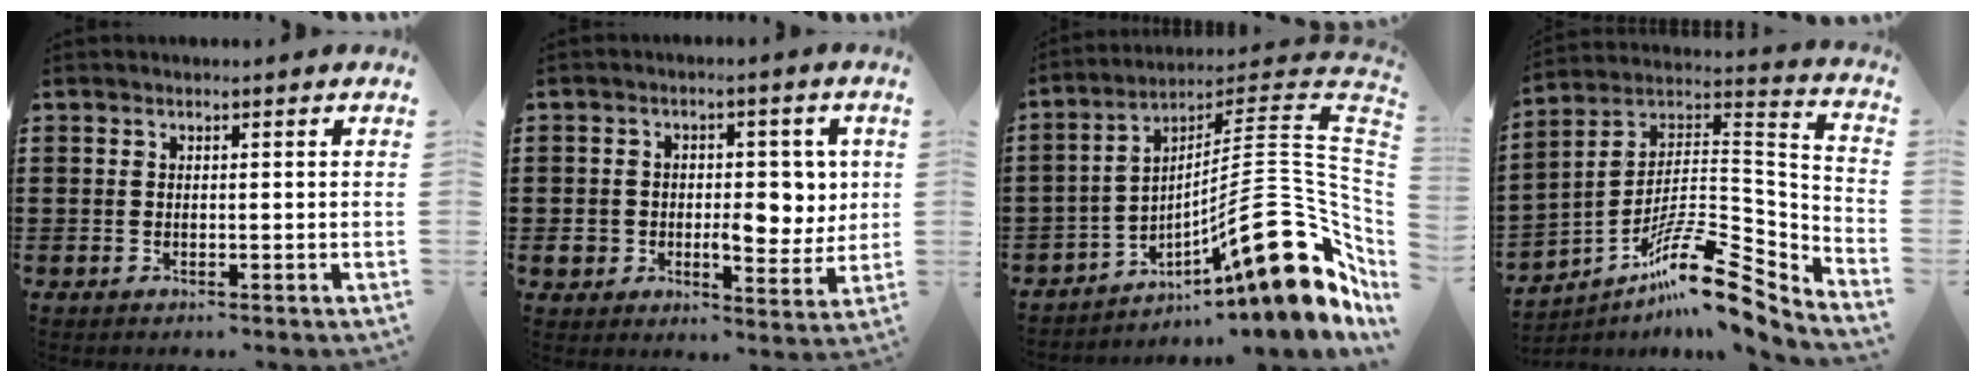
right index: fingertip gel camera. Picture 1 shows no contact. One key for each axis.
{"total": 7.5, "fx": -0.2, "fy": 5.3, "fz": 5.4, "tx": -0.076, "ty": 0.002, "tz": -0.009}
{"total": 20.5, "fx": -7.4, "fy": 5.6, "fz": 18.3, "tx": -0.269, "ty": 0.001, "tz": -0.125}
{"total": 13.1, "fx": -9.4, "fy": 3.5, "fz": 8.5, "tx": -0.133, "ty": 0.018, "tz": -0.176}